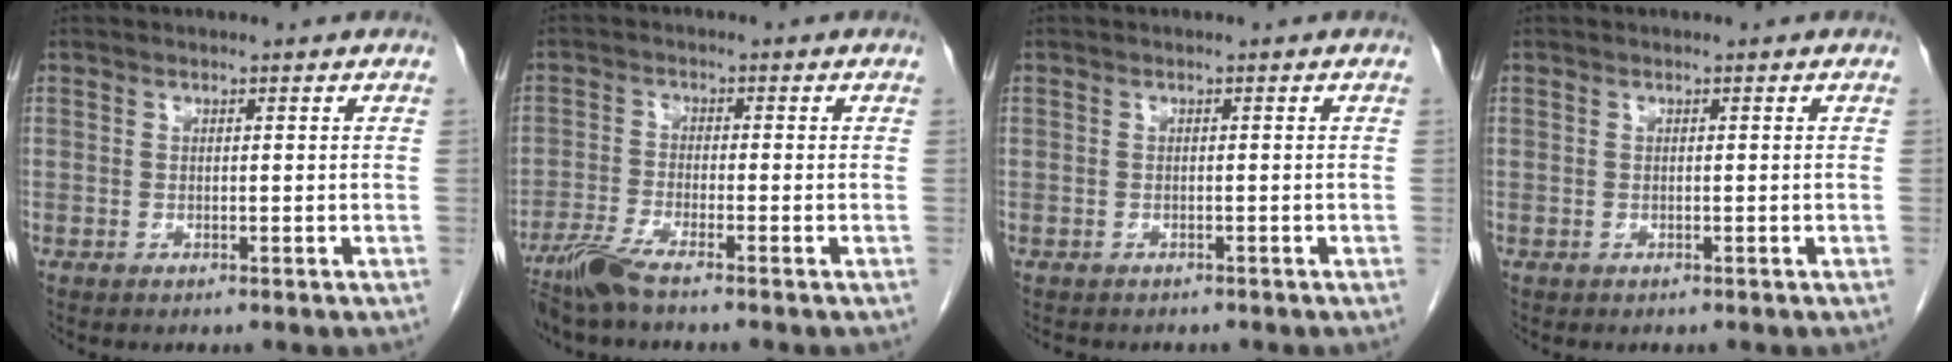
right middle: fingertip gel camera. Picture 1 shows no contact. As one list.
[{"total": 4.9, "force": [-3.9, -0.2, 2.8], "torque": [-0.066, -0.017, -0.083]}, {"total": 3.4, "force": [-2.9, 1.4, 1.1], "torque": [-0.019, -0.005, -0.035]}, {"total": 0.0}]